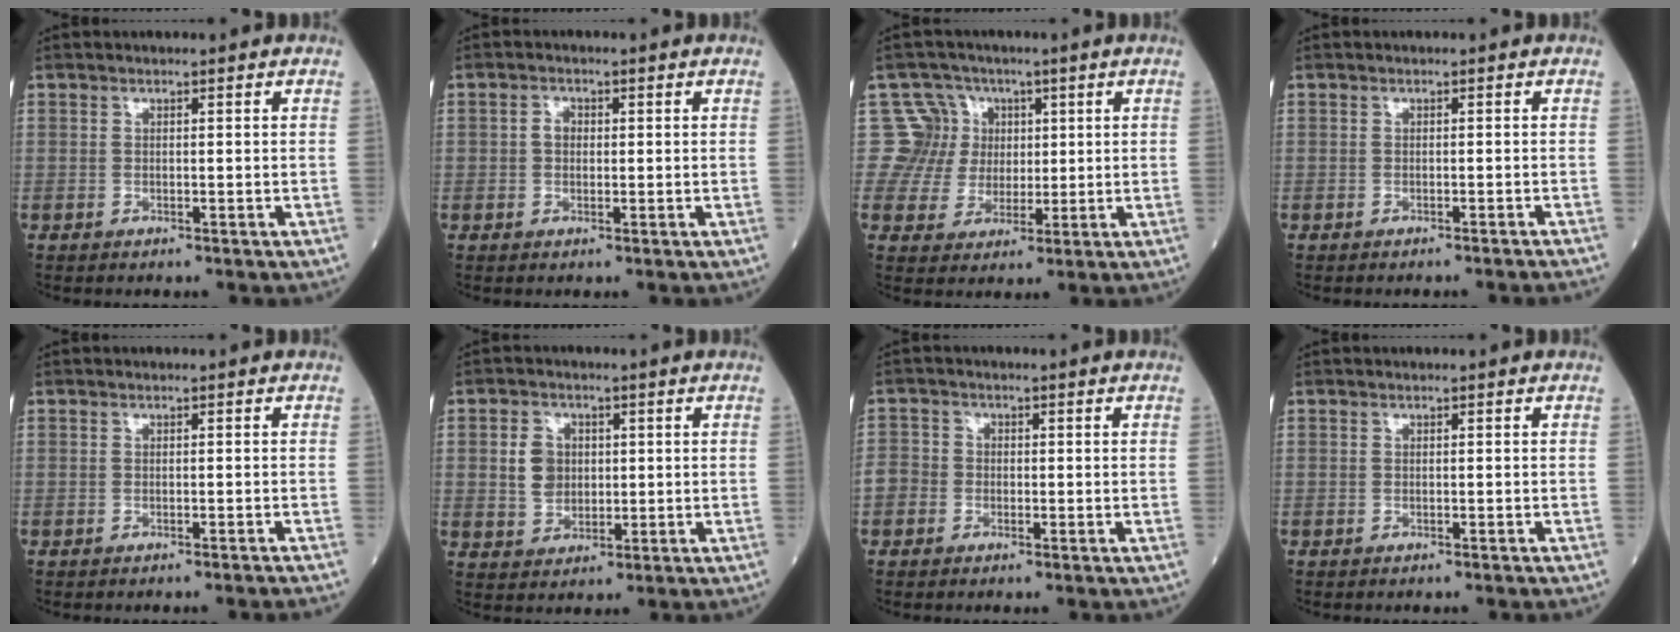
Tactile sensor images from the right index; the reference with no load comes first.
{"total": 1.7, "force": [0.1, 1.4, 1.1], "torque": [-0.019, 0.007, 0.000]}
{"total": 7.8, "force": [2.1, 7.5, -0.6], "torque": [0.028, 0.025, 0.042]}
{"total": 2.9, "force": [-2.6, -0.7, 1.0], "torque": [-0.015, 0.003, -0.031]}
{"total": 2.8, "force": [-2.5, -0.6, 1.0], "torque": [-0.015, 0.004, -0.030]}
{"total": 4.9, "force": [0.8, 4.0, 2.7], "torque": [-0.055, 0.010, 0.022]}
{"total": 3.1, "force": [-1.2, 2.8, 0.7], "torque": [-0.008, 0.011, -0.034]}
{"total": 0.7, "force": [-0.6, -0.1, 0.3], "torque": [-0.002, 0.001, -0.010]}